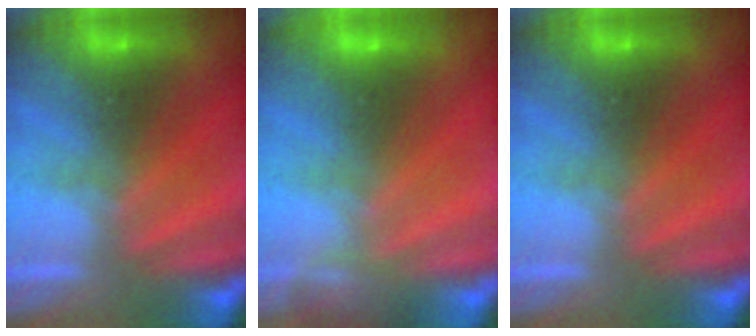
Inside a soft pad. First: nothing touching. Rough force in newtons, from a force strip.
{"total": 4.4}
{"total": 0.0}